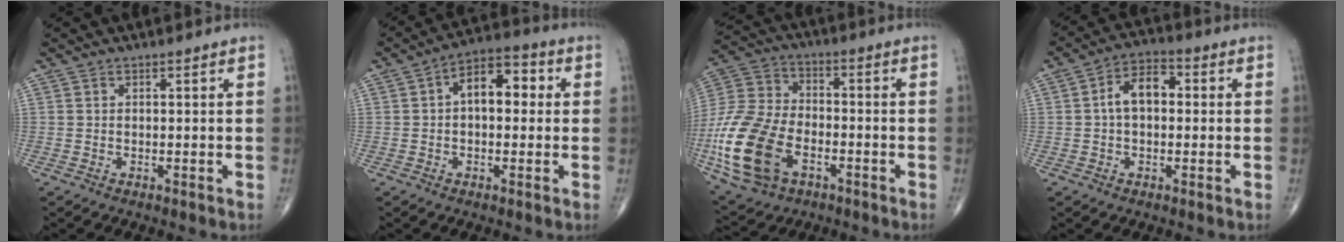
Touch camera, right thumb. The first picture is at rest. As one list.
[{"total": 9.1, "force": [1.1, 5.3, 7.3], "torque": [-0.091, 0.029, 0.007]}, {"total": 20.2, "force": [-6.4, 12.6, 14.4], "torque": [-0.306, 0.014, -0.116]}, {"total": 7.3, "force": [0.5, 4.5, 5.7], "torque": [-0.089, 0.026, -0.002]}]